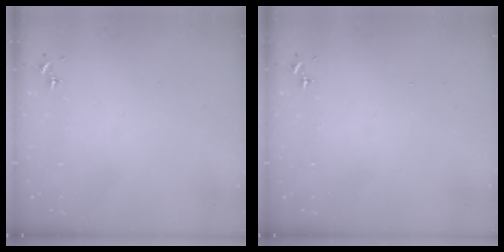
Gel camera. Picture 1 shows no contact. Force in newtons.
{"total": 0.0}